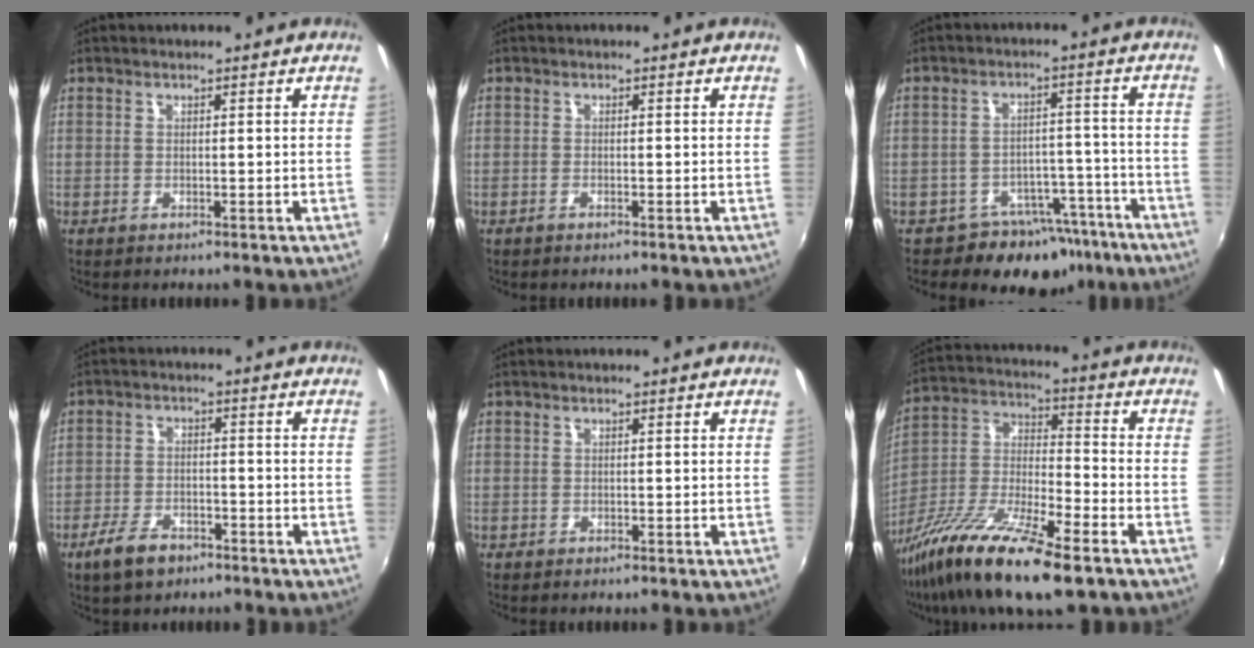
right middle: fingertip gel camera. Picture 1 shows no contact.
{"total": 0.6, "force": [-0.5, 0.0, 0.3], "torque": [-0.005, -0.001, -0.012]}
{"total": 10.8, "force": [-8.2, 6.7, 2.4], "torque": [-0.027, 0.030, -0.095]}
{"total": 6.8, "force": [-4.6, 3.3, 3.8], "torque": [-0.100, -0.006, -0.083]}
{"total": 0.0}
{"total": 20.4, "force": [-13.2, 4.5, 14.8], "torque": [-0.291, -0.027, -0.248]}